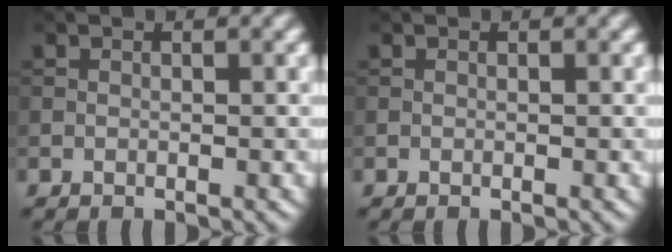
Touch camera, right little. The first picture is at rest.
{"total": 0.0}